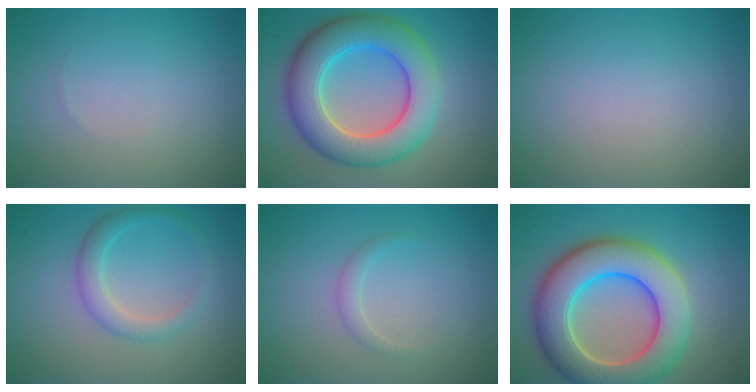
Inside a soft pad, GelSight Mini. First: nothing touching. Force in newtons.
{"total": 9.2, "press": 9.2, "slide": 0.3}
{"total": 0.0}
{"total": 2.7, "press": 2.7, "slide": 0.1}
{"total": 1.1, "press": 1.1, "slide": 0.1}
{"total": 10.7, "press": 10.7, "slide": 0.8}